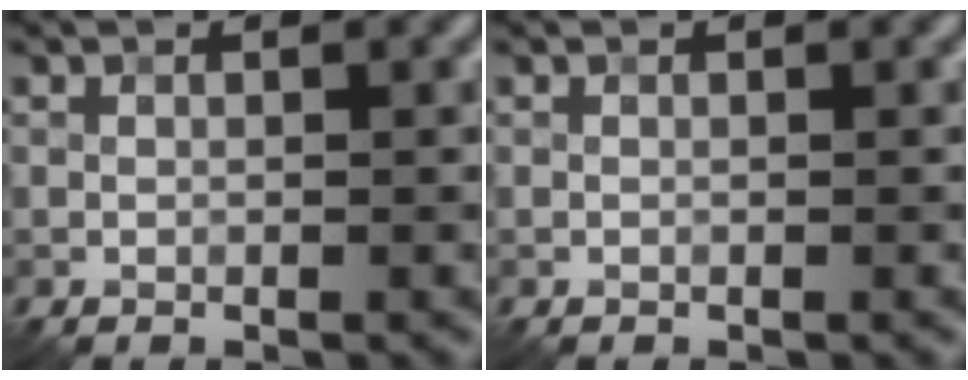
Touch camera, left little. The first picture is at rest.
{"total": 0.0}